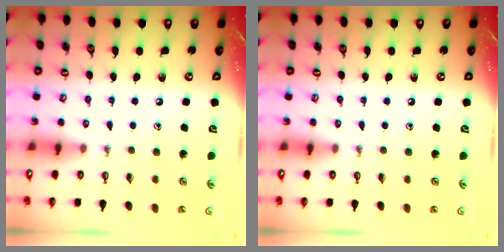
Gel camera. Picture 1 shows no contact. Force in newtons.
{"total": 0.0}